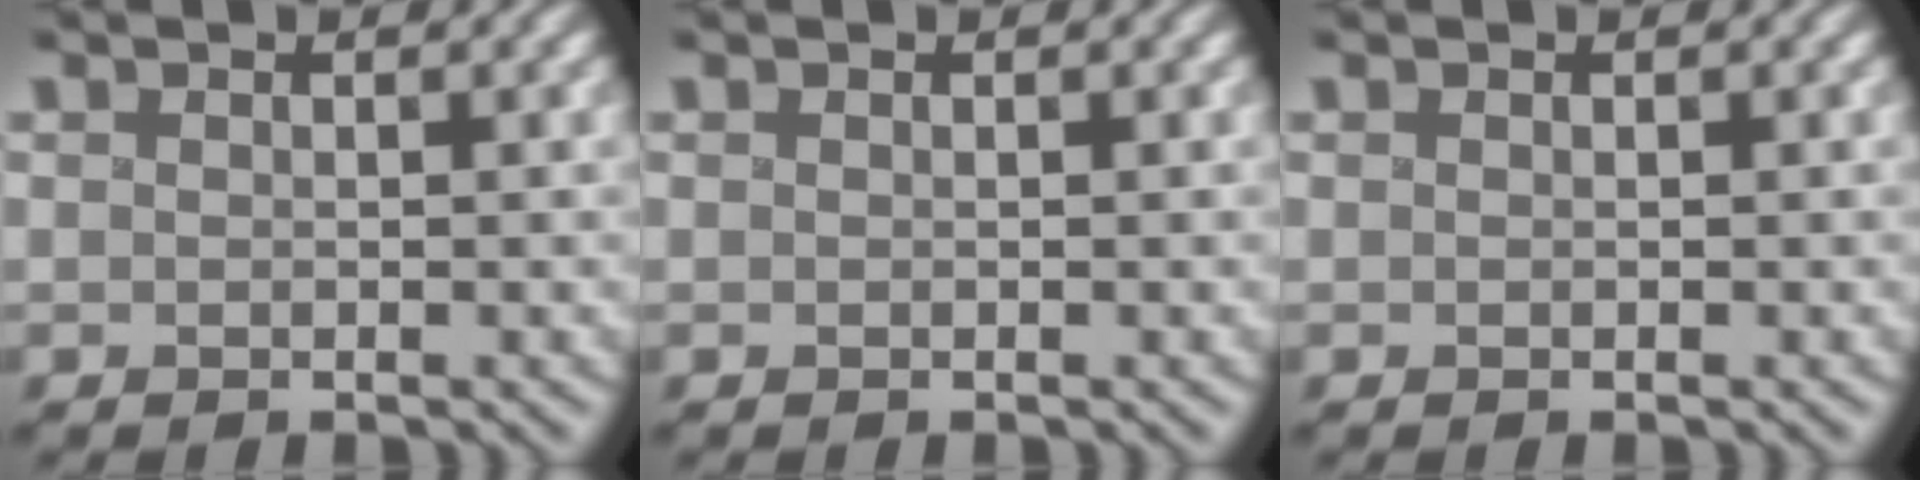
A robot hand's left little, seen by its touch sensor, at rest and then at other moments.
{"total": 0.0}
{"total": 0.0}